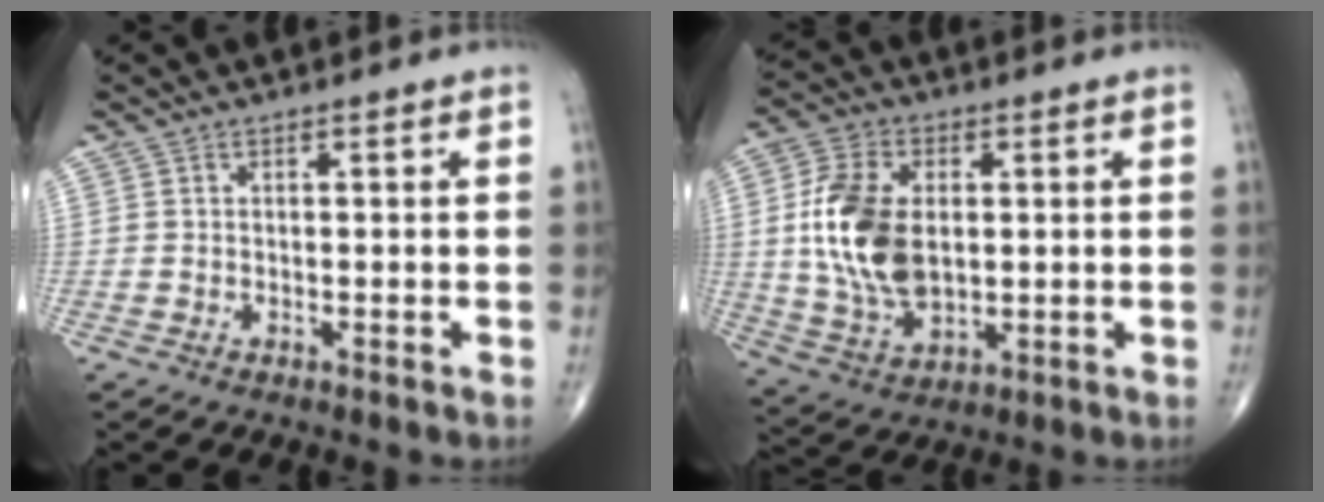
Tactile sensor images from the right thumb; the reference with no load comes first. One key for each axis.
{"total": 15.1, "fx": 1.4, "fy": 9.3, "fz": 11.8, "tx": -0.222, "ty": -0.005, "tz": 0.030}